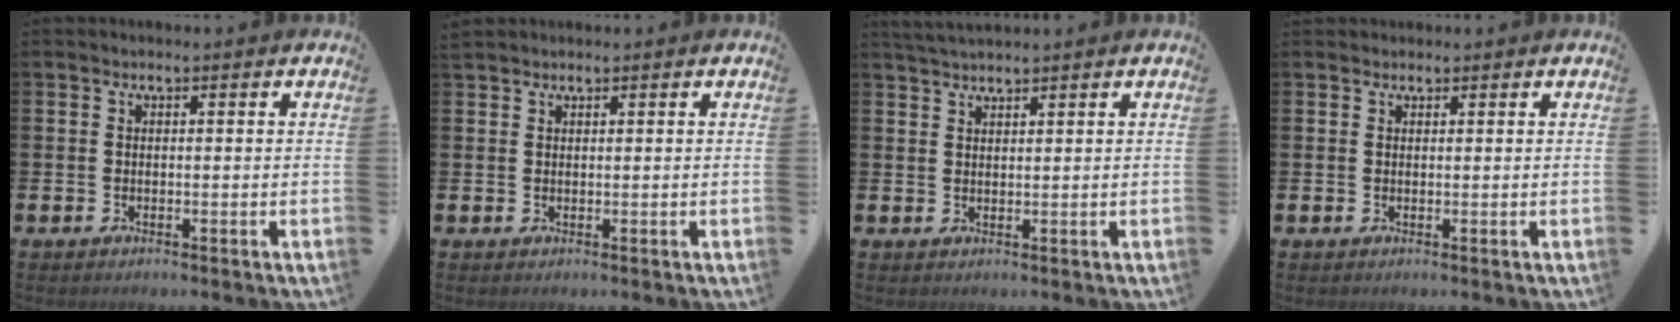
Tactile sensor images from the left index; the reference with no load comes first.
{"total": 1.0, "force": [0.9, 0.2, -0.1], "torque": [0.001, 0.002, 0.018]}
{"total": 2.2, "force": [2.2, 0.1, 0.4], "torque": [-0.007, -0.005, 0.041]}
{"total": 0.9, "force": [0.9, 0.4, -0.1], "torque": [0.009, 0.001, 0.014]}